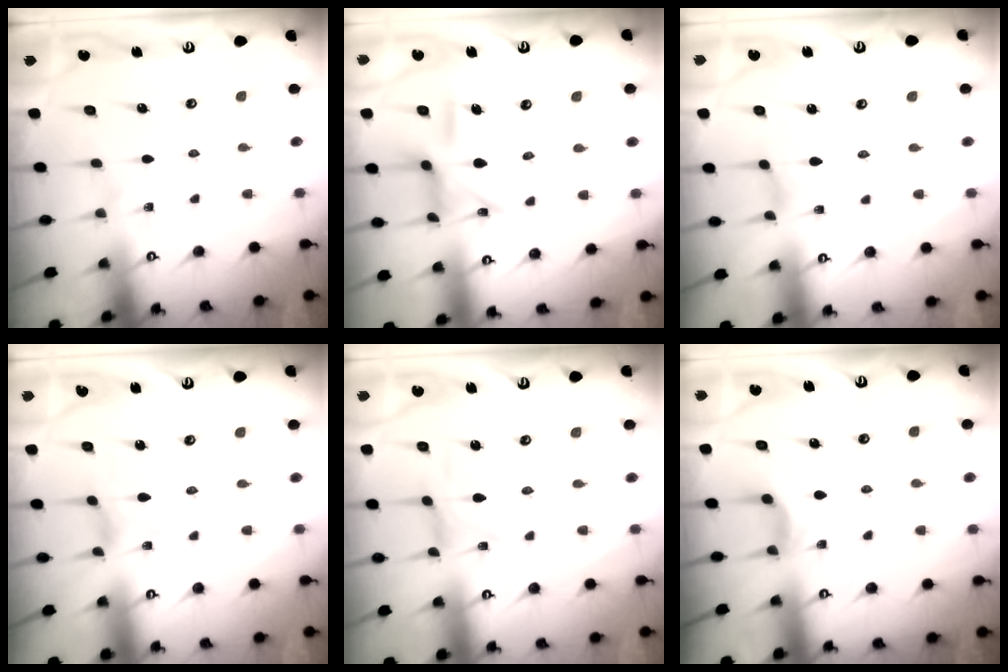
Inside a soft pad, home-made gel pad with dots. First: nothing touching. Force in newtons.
{"total": 11.4, "press": 11.4, "slide": 1.1}
{"total": 0.0}
{"total": 0.0}
{"total": 0.0}
{"total": 2.9, "press": 2.9, "slide": 0.4}